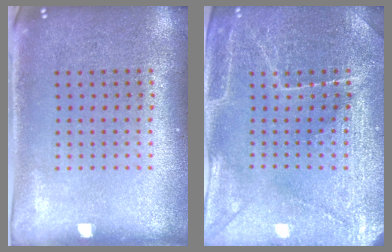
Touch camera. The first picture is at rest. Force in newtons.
{"total": 3.6, "press": 3.5, "slide": 0.7}